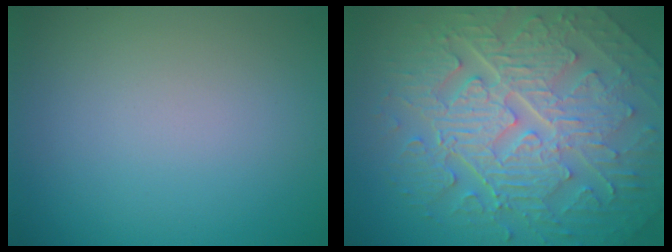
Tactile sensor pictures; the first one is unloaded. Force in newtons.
{"total": 9.9, "press": 6.6, "slide": 7.3}